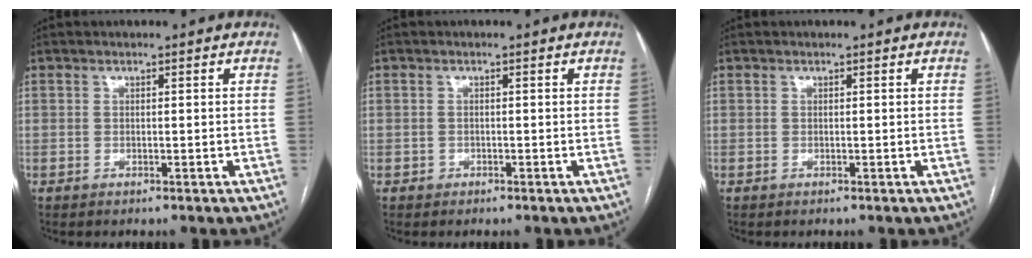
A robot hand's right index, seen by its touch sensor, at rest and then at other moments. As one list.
[{"total": 0.8, "force": [-0.4, 0.7, 0.0], "torque": [-0.003, 0.005, -0.008]}, {"total": 0.0}]